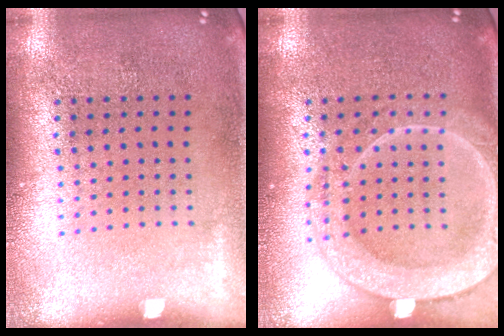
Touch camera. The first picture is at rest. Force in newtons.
{"total": 2.1, "press": 2.1, "slide": 0.2}